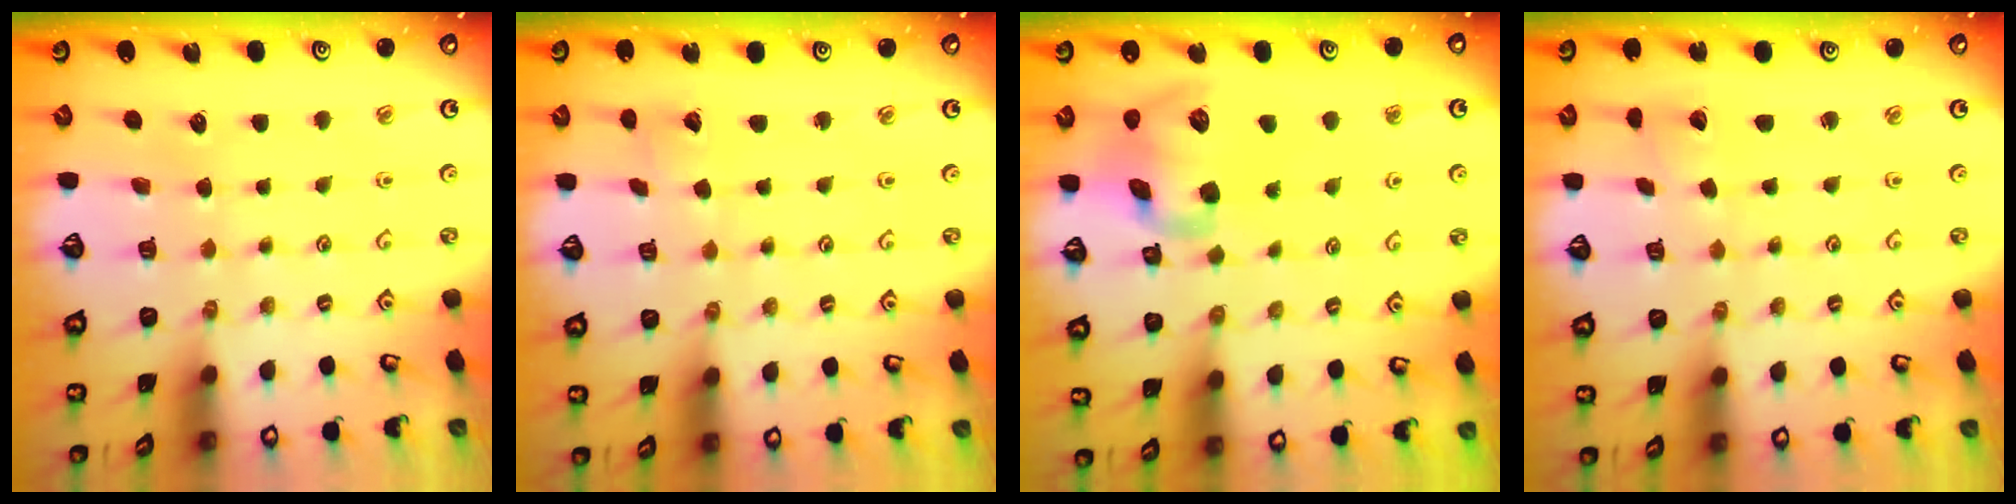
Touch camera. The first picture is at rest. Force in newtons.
{"total": 1.4, "press": 1.4, "slide": 0.1}
{"total": 13.5, "press": 13.4, "slide": 2.2}
{"total": 1.4, "press": 1.3, "slide": 0.2}